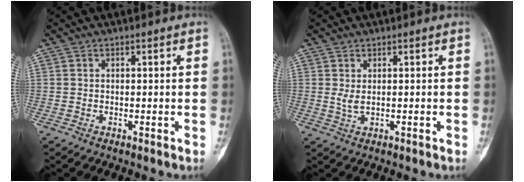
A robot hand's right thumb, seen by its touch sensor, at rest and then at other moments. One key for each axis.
{"total": 1.9, "fx": 0.2, "fy": 0.6, "fz": 1.8, "tx": -0.041, "ty": -0.001, "tz": 0.011}